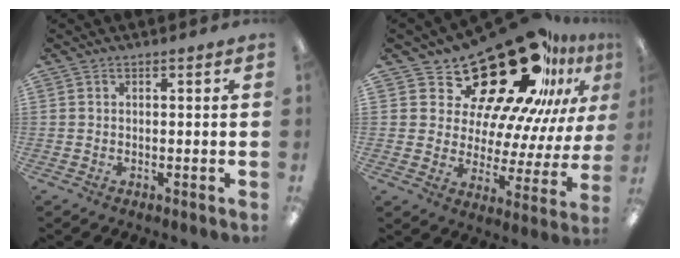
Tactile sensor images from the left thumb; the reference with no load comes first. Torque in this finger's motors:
{"motor_torque": [2.35, 2.57, 1.39, -1.38, 0.08]}